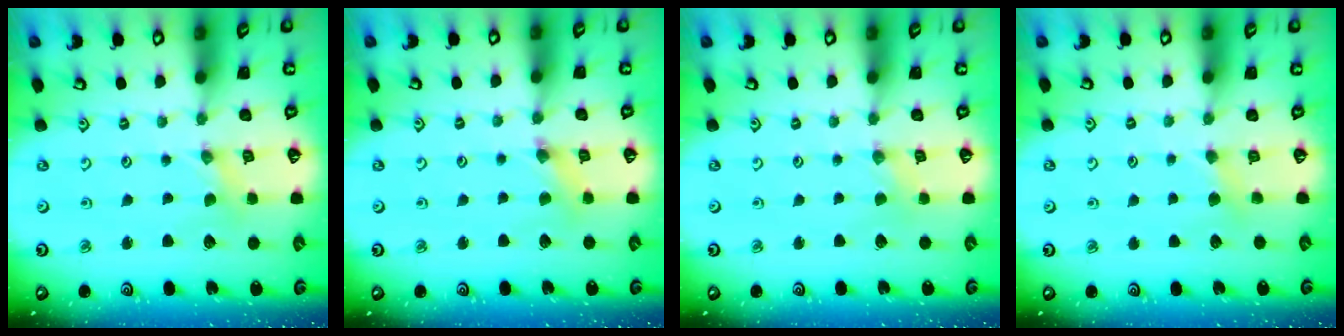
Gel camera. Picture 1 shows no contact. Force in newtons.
{"total": 2.7, "press": 2.7, "slide": 0.2}
{"total": 0.9, "press": 0.9, "slide": 0.2}
{"total": 3.0, "press": 3.0, "slide": 0.4}